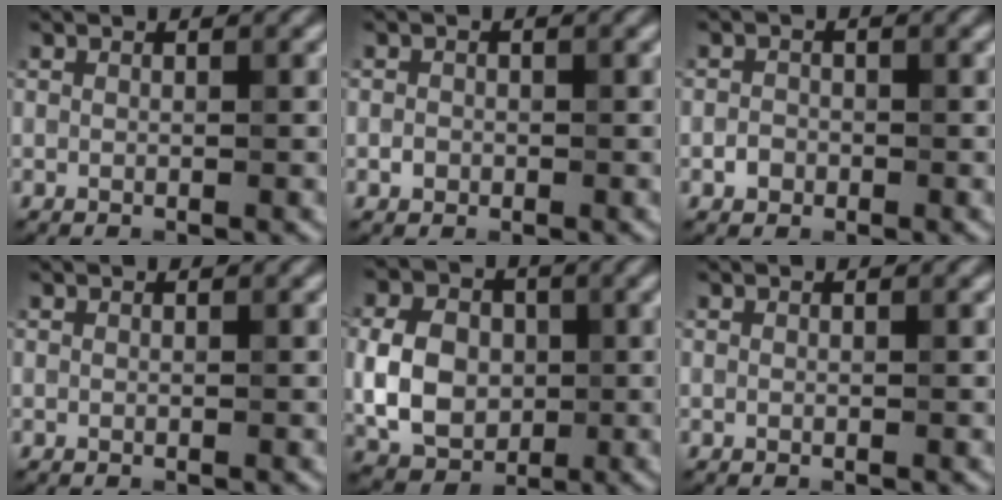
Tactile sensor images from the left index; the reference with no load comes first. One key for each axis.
{"total": 0.9, "fx": -0.3, "fy": 0.8, "fz": 0.3, "tx": 0.000, "ty": -0.002, "tz": -0.008}
{"total": 1.3, "fx": -0.6, "fy": 1.1, "fz": 0.4, "tx": -0.001, "ty": 0.000, "tz": -0.013}
{"total": 0.0}
{"total": 6.5, "fx": -0.4, "fy": 5.1, "fz": 4.0, "tx": -0.077, "ty": 0.005, "tz": -0.014}
{"total": 0.0}